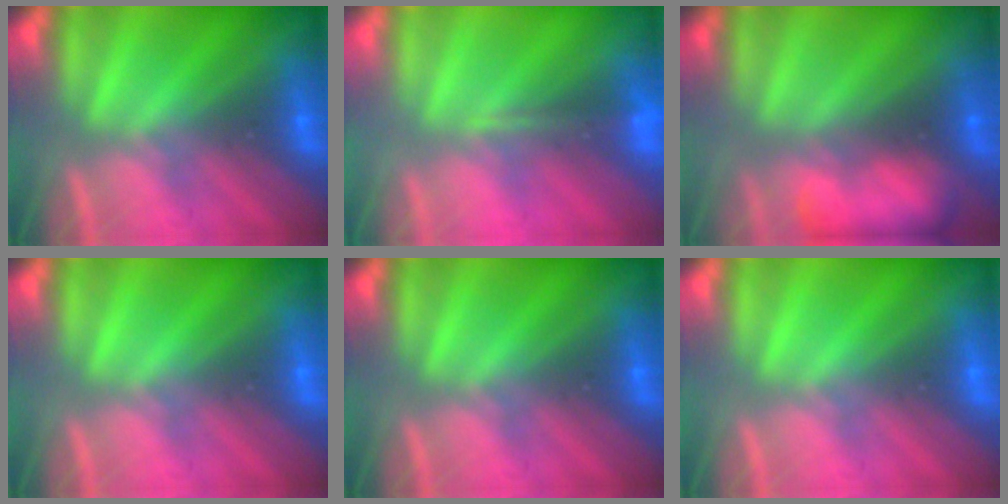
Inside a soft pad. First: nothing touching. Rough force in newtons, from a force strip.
{"total": 1.3}
{"total": 7.7}
{"total": 0.0}
{"total": 0.0}
{"total": 0.0}